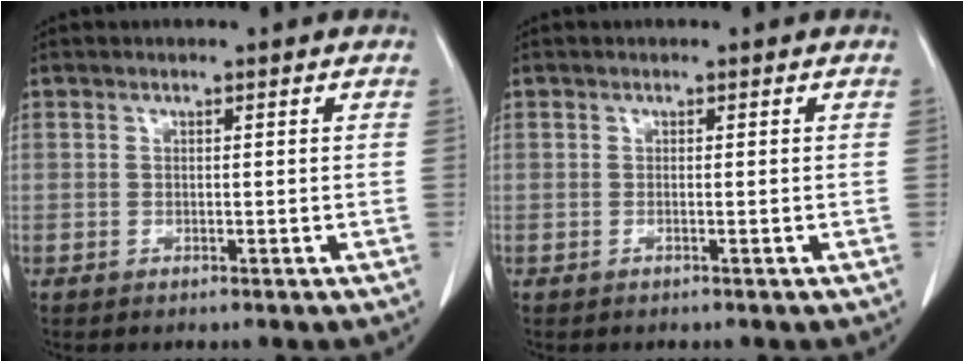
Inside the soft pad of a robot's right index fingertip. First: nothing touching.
{"total": 0.0}